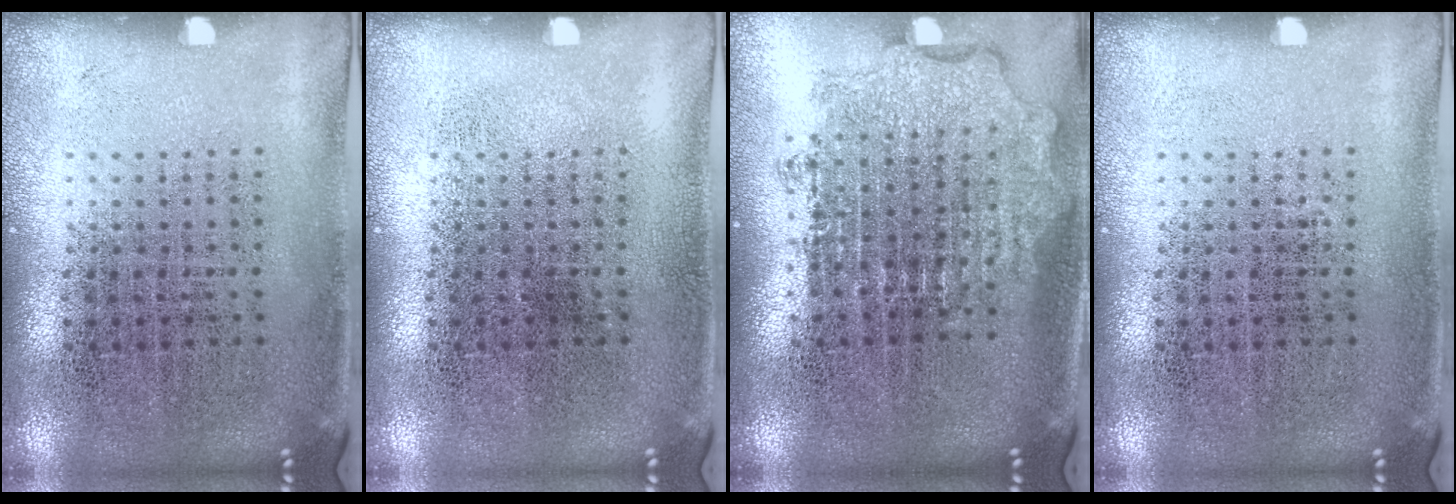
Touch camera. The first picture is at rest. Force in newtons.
{"total": 0.0}
{"total": 1.9, "press": 1.5, "slide": 1.1}
{"total": 0.0}